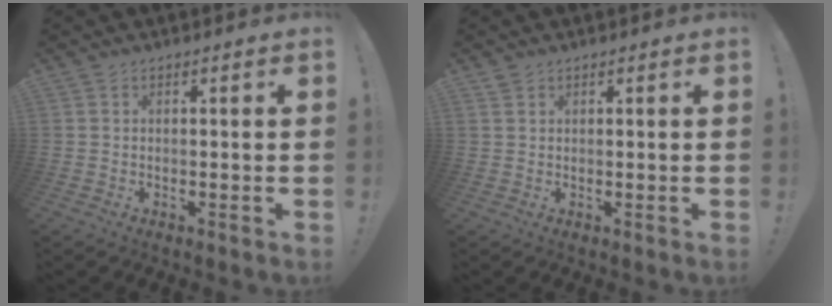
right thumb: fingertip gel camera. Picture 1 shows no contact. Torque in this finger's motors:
{"motor_torque": [-0.25, -0.12, 0.05, -0.14, 0.00]}